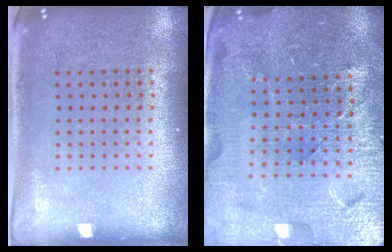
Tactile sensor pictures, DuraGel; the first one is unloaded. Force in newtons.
{"total": 5.1, "press": 4.7, "slide": 1.9}